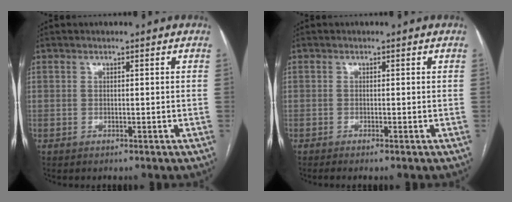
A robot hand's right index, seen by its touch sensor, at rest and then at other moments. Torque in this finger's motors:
{"motor_torque": [0.02, -0.02, -0.08, 0.01]}